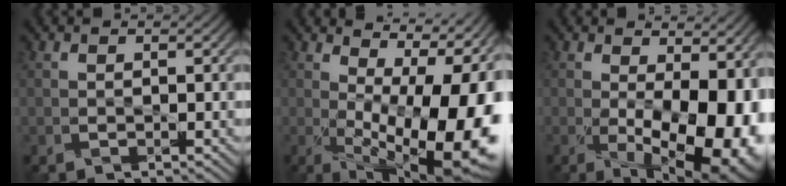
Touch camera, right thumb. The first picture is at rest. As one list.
[{"total": 17.9, "force": [1.2, 7.3, 16.3], "torque": [-0.191, 0.003, 0.031]}, {"total": 15.6, "force": [-2.0, 7.0, 13.8], "torque": [-0.173, -0.033, 0.003]}]